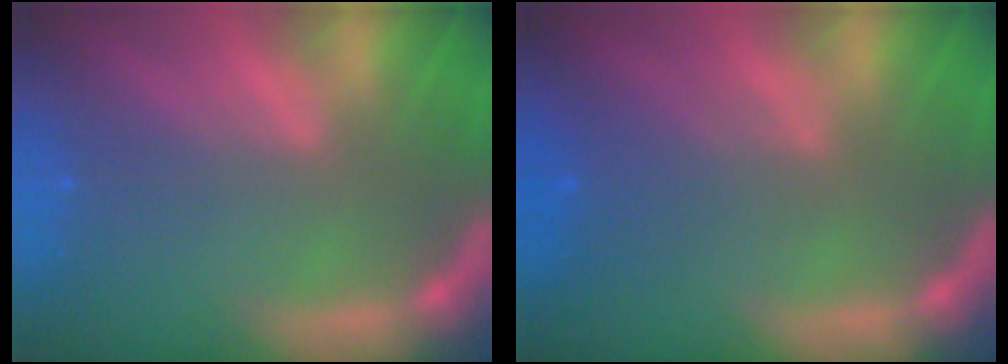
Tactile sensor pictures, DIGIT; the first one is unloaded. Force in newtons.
{"total": 3.0}